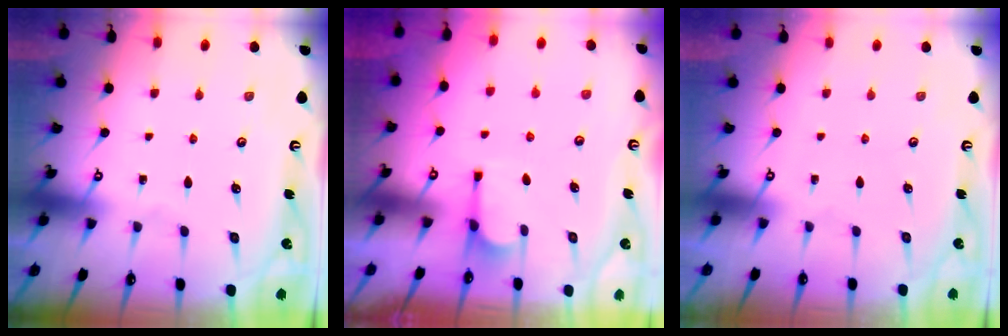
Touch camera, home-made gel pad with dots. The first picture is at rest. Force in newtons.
{"total": 2.0, "press": 1.7, "slide": 1.1}
{"total": 1.5, "press": 1.4, "slide": 0.6}